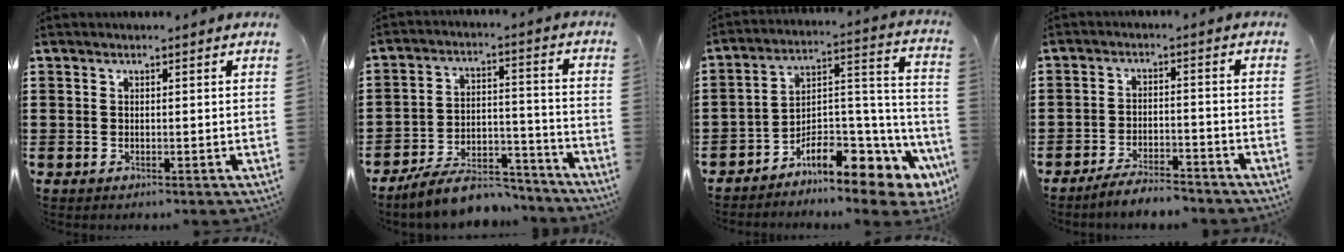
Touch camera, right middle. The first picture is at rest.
{"total": 9.0, "force": [-8.1, 2.2, 3.3], "torque": [-0.050, 0.028, -0.150]}
{"total": 8.2, "force": [-6.1, 3.2, 4.4], "torque": [-0.066, -0.001, -0.111]}
{"total": 4.2, "force": [-4.0, 0.3, 1.2], "torque": [-0.022, 0.004, -0.080]}